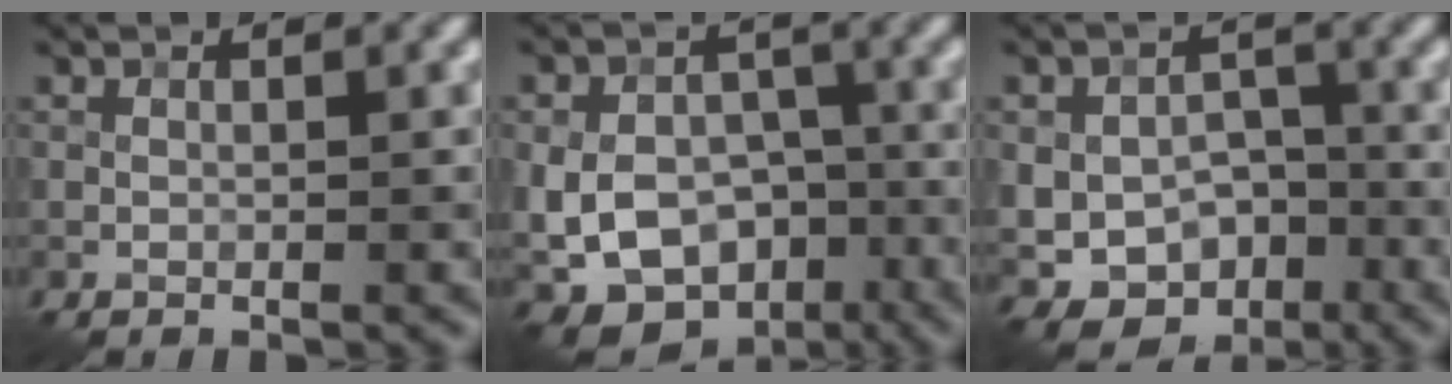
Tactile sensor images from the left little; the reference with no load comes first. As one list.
[{"total": 13.6, "force": [-5.1, 10.1, 7.6], "torque": [-0.109, -0.015, -0.091]}, {"total": 8.1, "force": [-3.4, 5.8, 4.6], "torque": [-0.064, -0.007, -0.057]}]